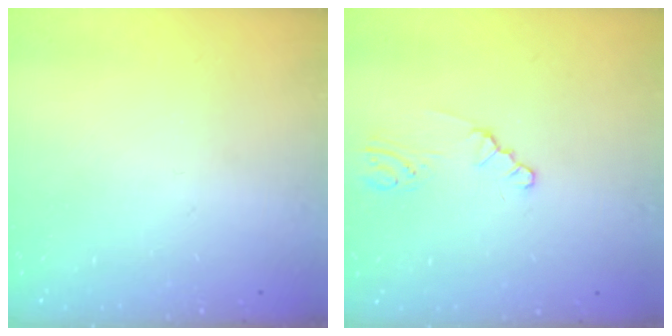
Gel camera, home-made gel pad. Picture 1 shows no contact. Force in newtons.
{"total": 0.8, "press": 0.8, "slide": 0.2}